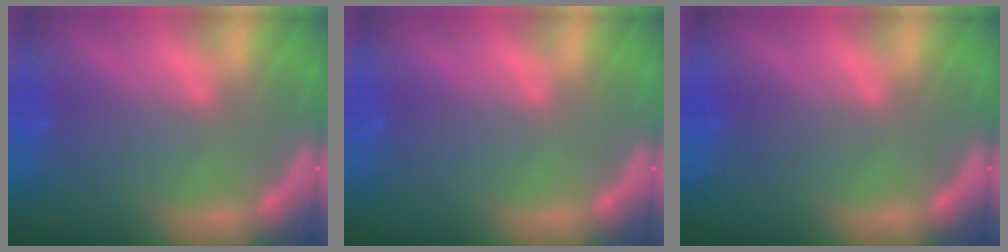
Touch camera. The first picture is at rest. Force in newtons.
{"total": 0.0}
{"total": 1.0}